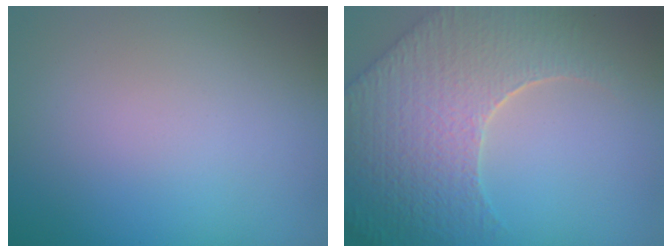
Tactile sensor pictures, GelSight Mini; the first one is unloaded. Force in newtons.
{"total": 8.4, "press": 6.1, "slide": 5.8}